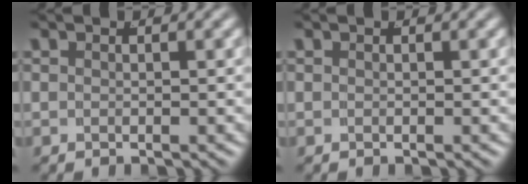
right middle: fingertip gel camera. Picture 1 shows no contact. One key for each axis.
{"total": 0.0}